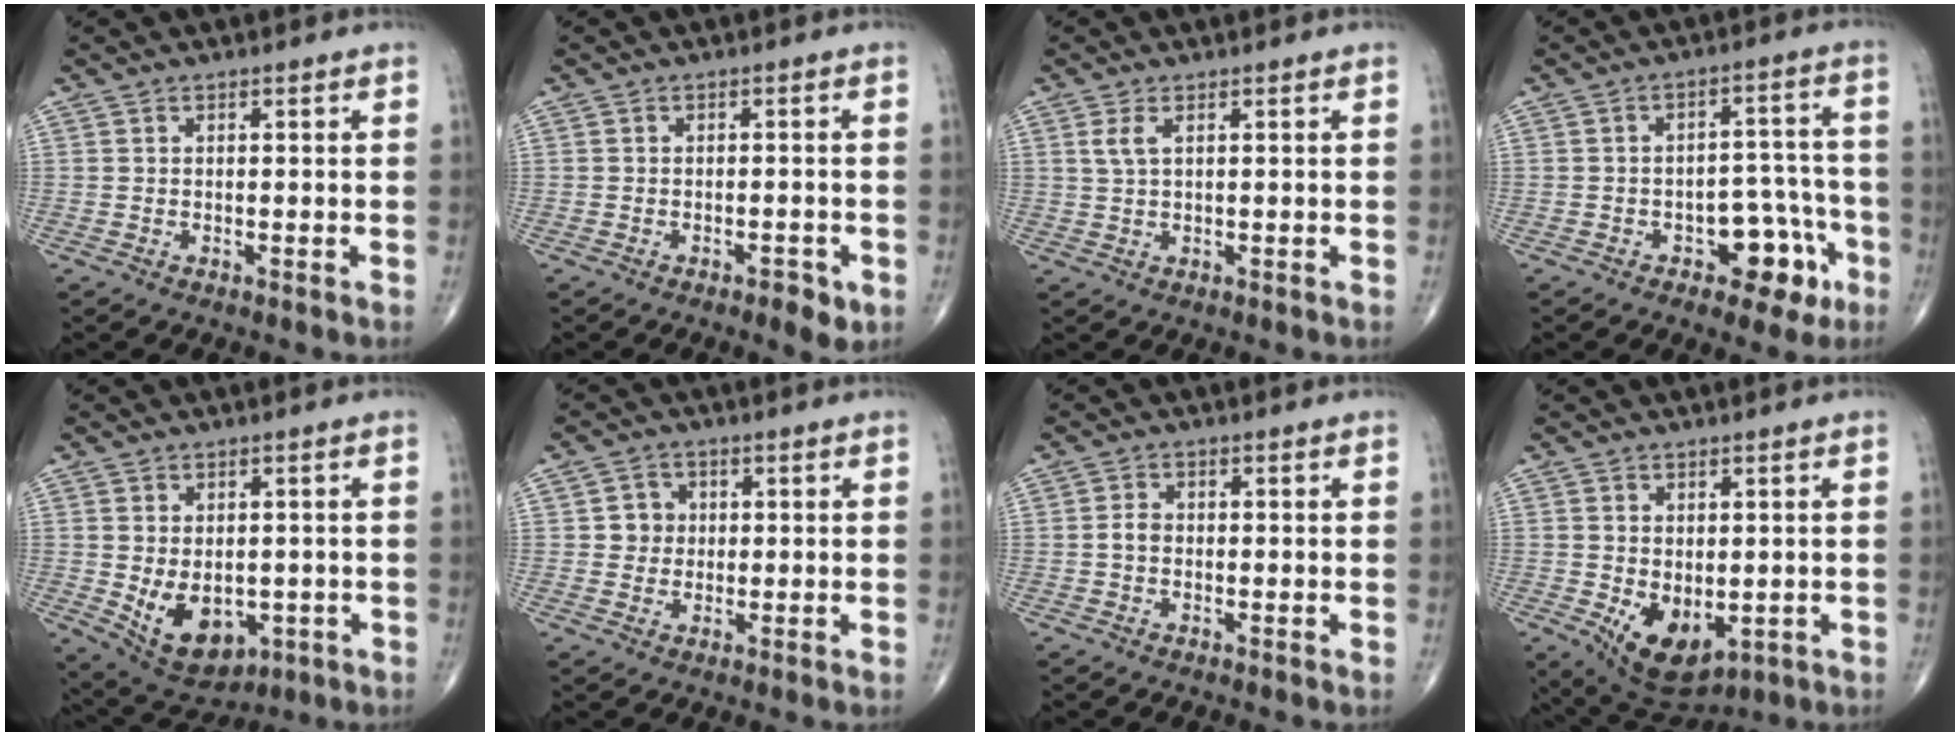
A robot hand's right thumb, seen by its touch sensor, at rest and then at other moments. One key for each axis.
{"total": 3.2, "fx": -1.6, "fy": 1.3, "fz": 2.5, "tx": -0.033, "ty": 0.003, "tz": -0.020}
{"total": 2.5, "fx": 1.0, "fy": 1.0, "fz": 2.0, "tx": -0.048, "ty": 0.005, "tz": 0.027}
{"total": 9.9, "fx": -4.7, "fy": 5.6, "fz": 6.7, "tx": -0.045, "ty": 0.046, "tz": -0.058}
{"total": 10.7, "fx": -2.0, "fy": 7.2, "fz": 7.7, "tx": -0.102, "ty": -0.008, "tz": -0.008}
{"total": 3.9, "fx": 0.5, "fy": 3.7, "fz": 1.1, "tx": 0.007, "ty": 0.005, "tz": 0.004}
{"total": 2.3, "fx": -0.5, "fy": 1.8, "fz": 1.4, "tx": -0.019, "ty": 0.008, "tz": -0.013}
{"total": 9.9, "fx": -2.0, "fy": 6.1, "fz": 7.6, "tx": -0.105, "ty": -0.016, "tz": -0.009}